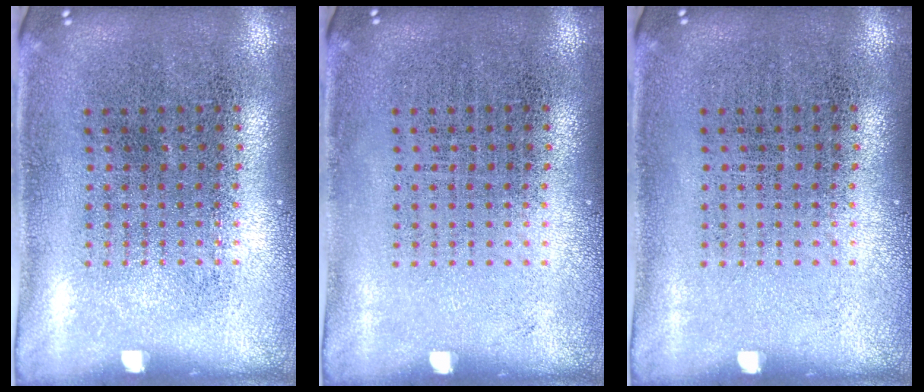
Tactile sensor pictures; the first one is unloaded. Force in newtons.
{"total": 0.0}
{"total": 0.0}